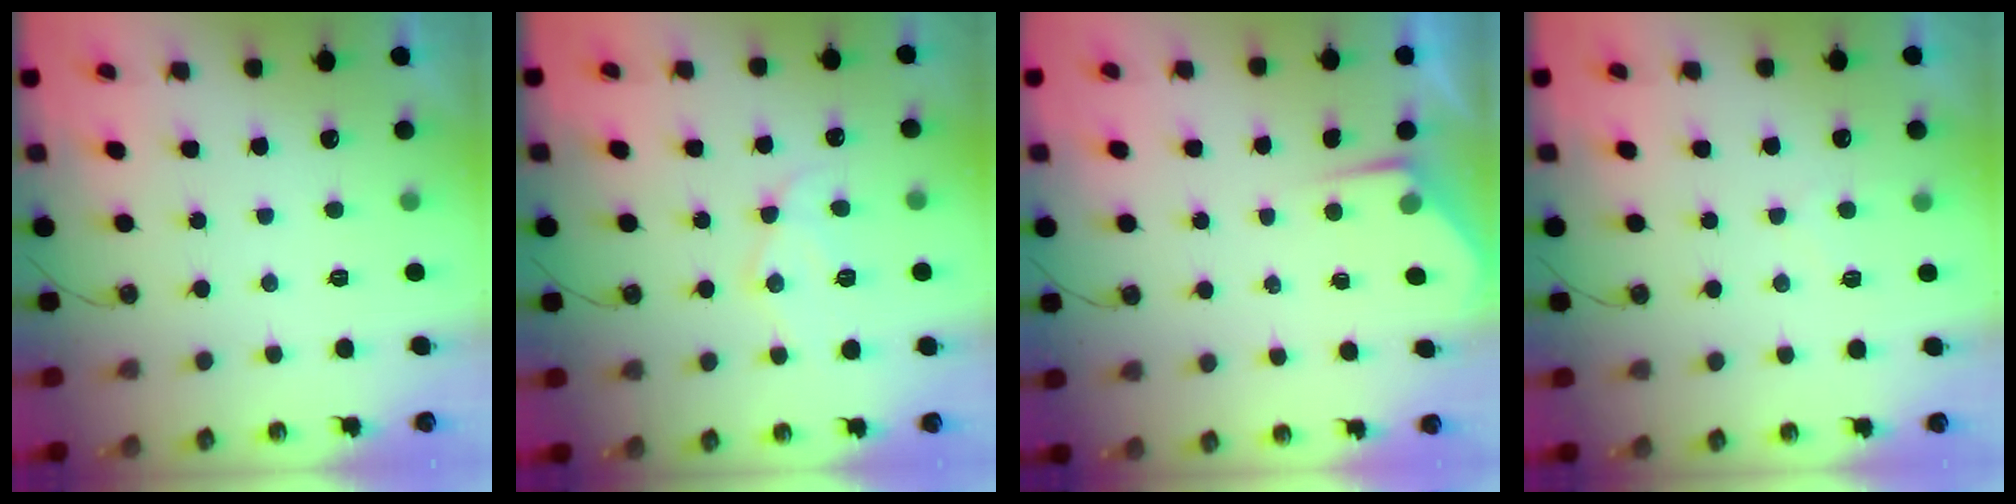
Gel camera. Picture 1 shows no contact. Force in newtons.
{"total": 12.2, "press": 12.2, "slide": 0.9}
{"total": 3.6, "press": 3.6, "slide": 0.5}
{"total": 4.1, "press": 4.1, "slide": 0.4}